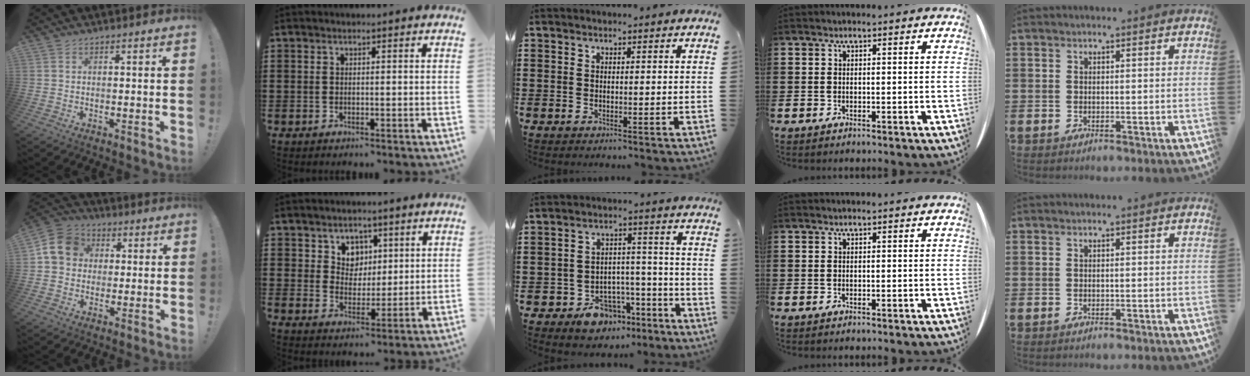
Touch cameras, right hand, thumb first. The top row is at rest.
{"thumb": {"total": 11.3, "force": [2.1, 9.7, 5.3], "torque": [-0.083, 0.011, 0.047]}, "index": {"total": 4.6, "force": [2.4, 3.9, 0.8], "torque": [-0.031, 0.005, 0.042]}, "middle": {"total": 8.0, "force": [-6.2, 4.4, 2.3], "torque": [-0.032, 0.041, -0.110]}}